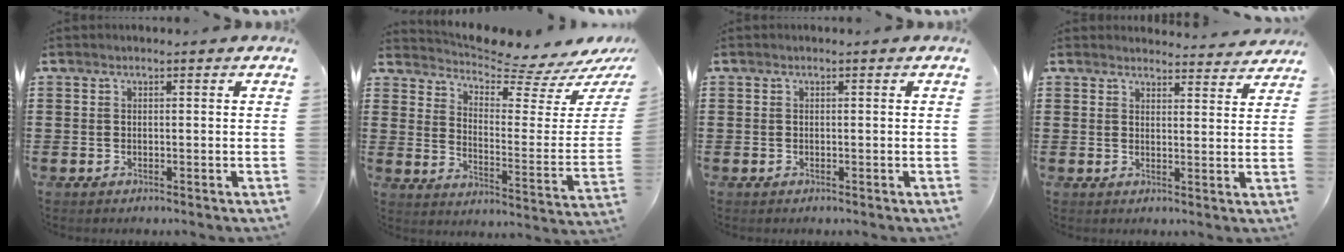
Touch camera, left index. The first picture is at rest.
{"total": 5.6, "force": [5.1, 0.5, 2.2], "torque": [-0.056, -0.059, 0.081]}
{"total": 0.0}
{"total": 3.5, "force": [3.5, 0.3, 0.2], "torque": [-0.007, -0.018, 0.063]}